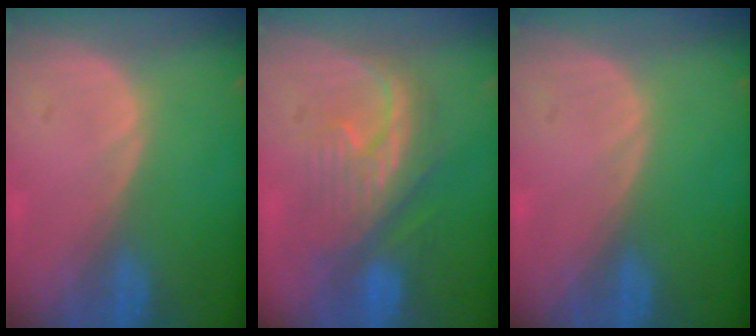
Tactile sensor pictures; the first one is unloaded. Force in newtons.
{"total": 8.0, "press": 7.9, "slide": 1.2}
{"total": 0.0}